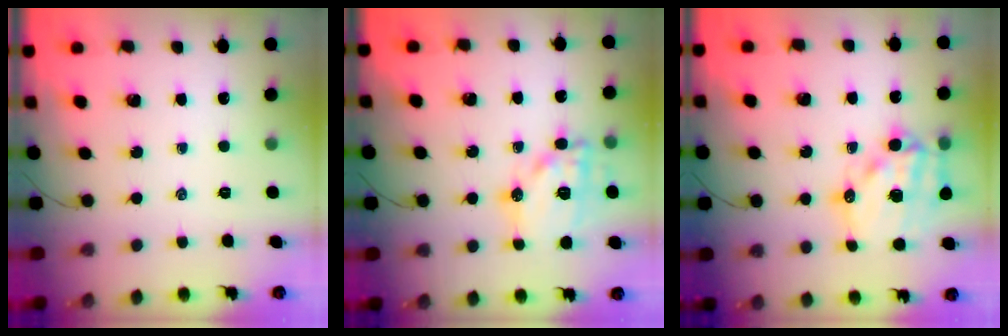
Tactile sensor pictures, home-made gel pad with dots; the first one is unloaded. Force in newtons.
{"total": 15.6, "press": 15.5, "slide": 1.5}
{"total": 16.8, "press": 16.4, "slide": 3.4}